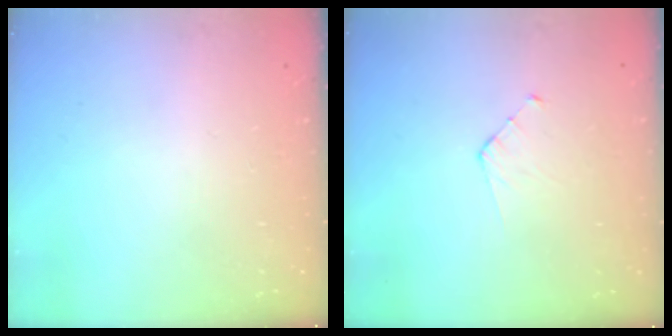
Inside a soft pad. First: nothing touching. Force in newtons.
{"total": 3.2, "press": 3.1, "slide": 0.3}